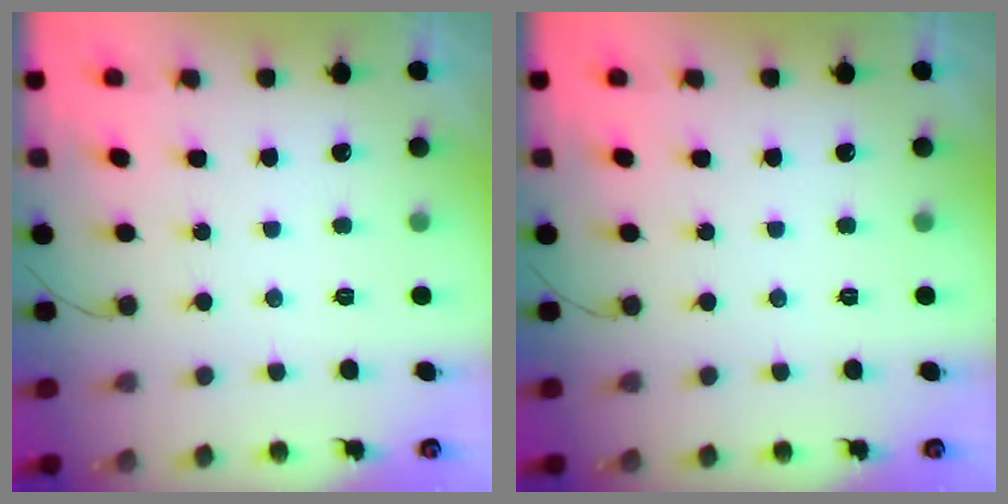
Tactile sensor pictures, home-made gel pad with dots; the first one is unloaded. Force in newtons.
{"total": 0.0}